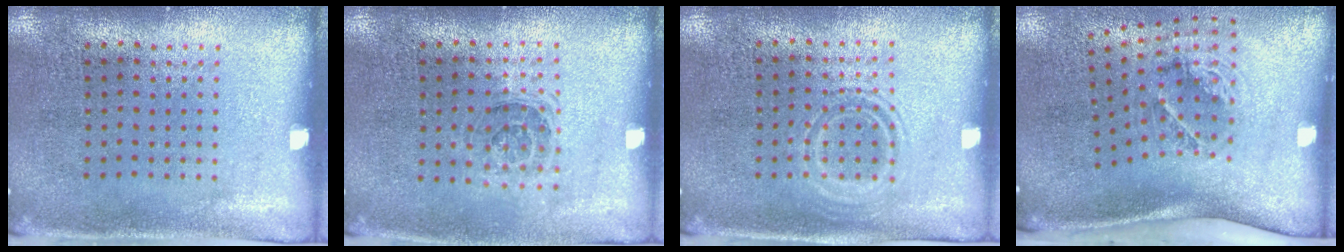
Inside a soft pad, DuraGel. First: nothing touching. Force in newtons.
{"total": 1.1, "press": 1.0, "slide": 0.6}
{"total": 1.1, "press": 1.0, "slide": 0.5}
{"total": 2.0, "press": 1.3, "slide": 1.5}